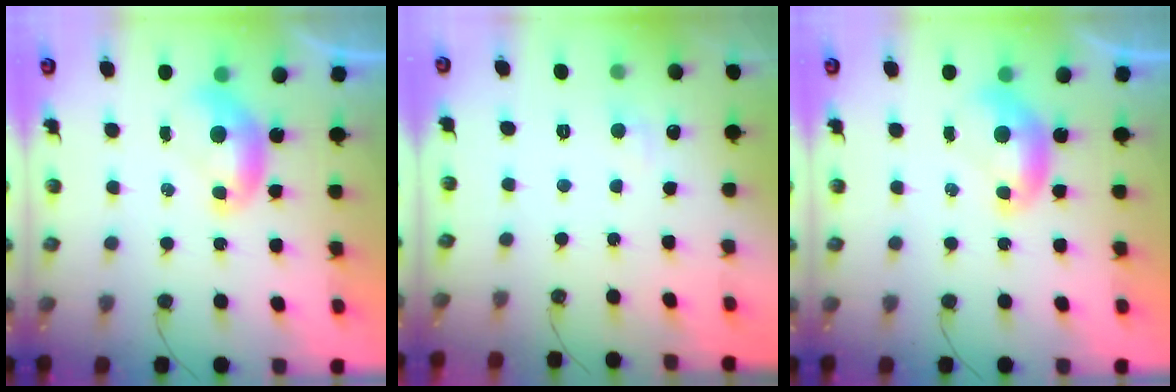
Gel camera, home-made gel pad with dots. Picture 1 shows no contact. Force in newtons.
{"total": 1.5, "press": 1.4, "slide": 0.6}
{"total": 0.0}